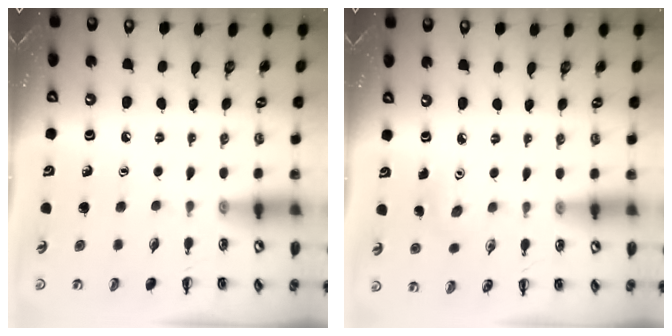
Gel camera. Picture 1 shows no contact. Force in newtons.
{"total": 3.0, "press": 2.8, "slide": 0.8}